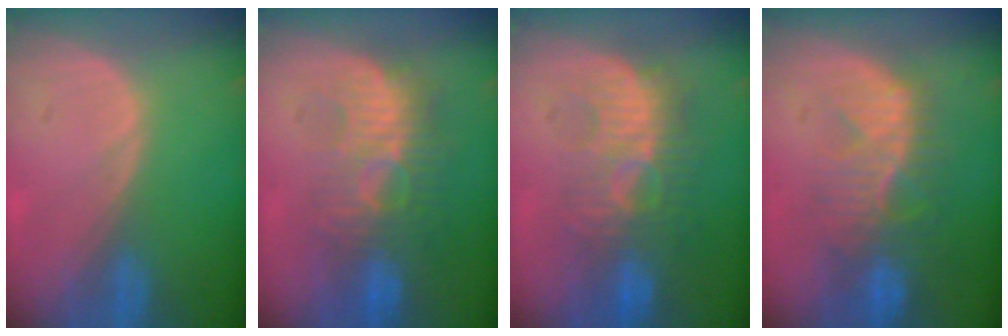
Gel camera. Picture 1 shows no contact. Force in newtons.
{"total": 9.3, "press": 8.9, "slide": 2.8}
{"total": 9.4, "press": 8.9, "slide": 2.9}
{"total": 10.0, "press": 8.5, "slide": 5.3}